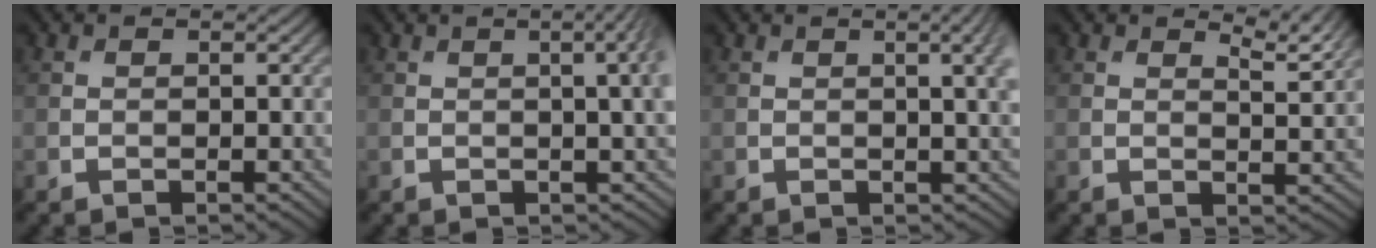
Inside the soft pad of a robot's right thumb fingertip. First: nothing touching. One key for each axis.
{"total": 4.6, "fx": 0.7, "fy": 1.2, "fz": 4.4, "tx": -0.047, "ty": 0.016, "tz": 0.006}
{"total": 4.1, "fx": 1.0, "fy": 1.0, "fz": 3.9, "tx": -0.047, "ty": 0.010, "tz": 0.013}
{"total": 3.0, "fx": 2.4, "fy": 0.6, "fz": 1.7, "tx": -0.027, "ty": -0.010, "tz": 0.040}